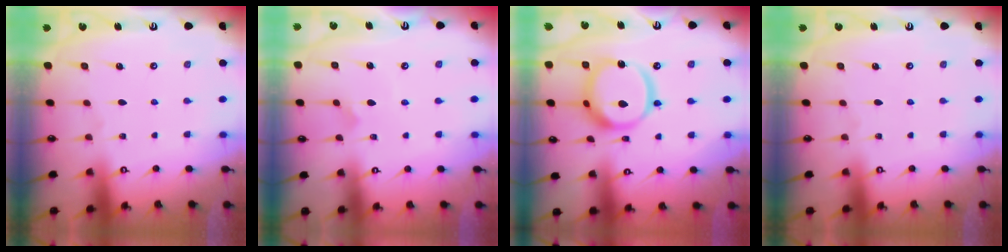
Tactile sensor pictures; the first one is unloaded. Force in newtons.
{"total": 3.3, "press": 3.3, "slide": 0.2}
{"total": 16.2, "press": 16.0, "slide": 2.3}
{"total": 0.0}